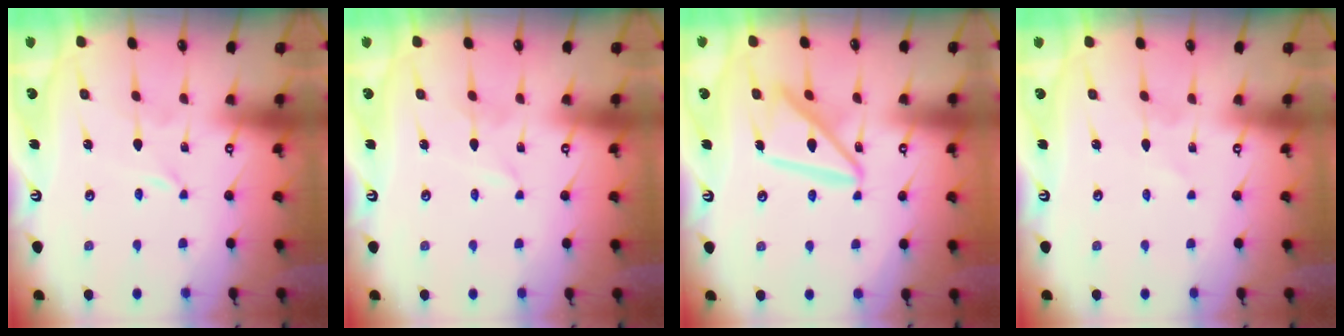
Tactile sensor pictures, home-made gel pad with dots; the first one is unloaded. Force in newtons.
{"total": 1.7, "press": 1.7, "slide": 0.2}
{"total": 14.4, "press": 14.3, "slide": 1.5}
{"total": 0.6, "press": 0.6, "slide": 0.1}